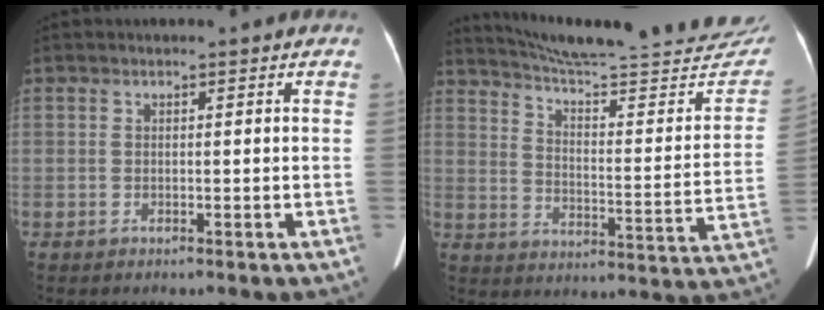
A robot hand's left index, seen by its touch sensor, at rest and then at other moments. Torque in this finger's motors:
{"motor_torque": [0.50, -1.22, -0.02, 0.00]}